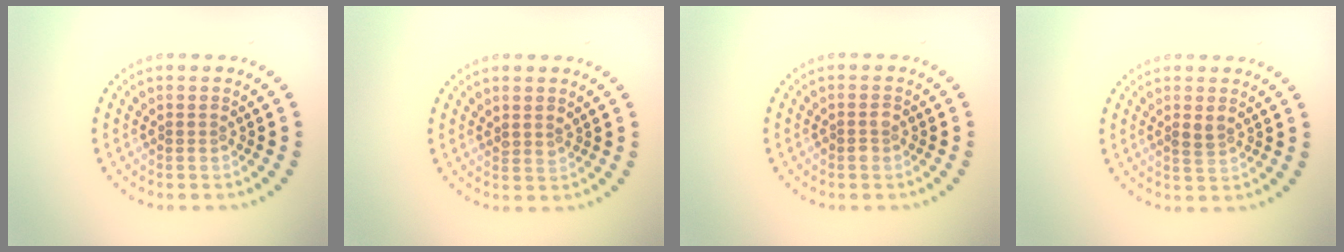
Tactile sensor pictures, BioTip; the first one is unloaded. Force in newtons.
{"total": 0.7, "press": 0.5, "slide": 0.4}
{"total": 1.0, "press": 1.0, "slide": 0.2}
{"total": 1.1, "press": 1.1, "slide": 0.2}